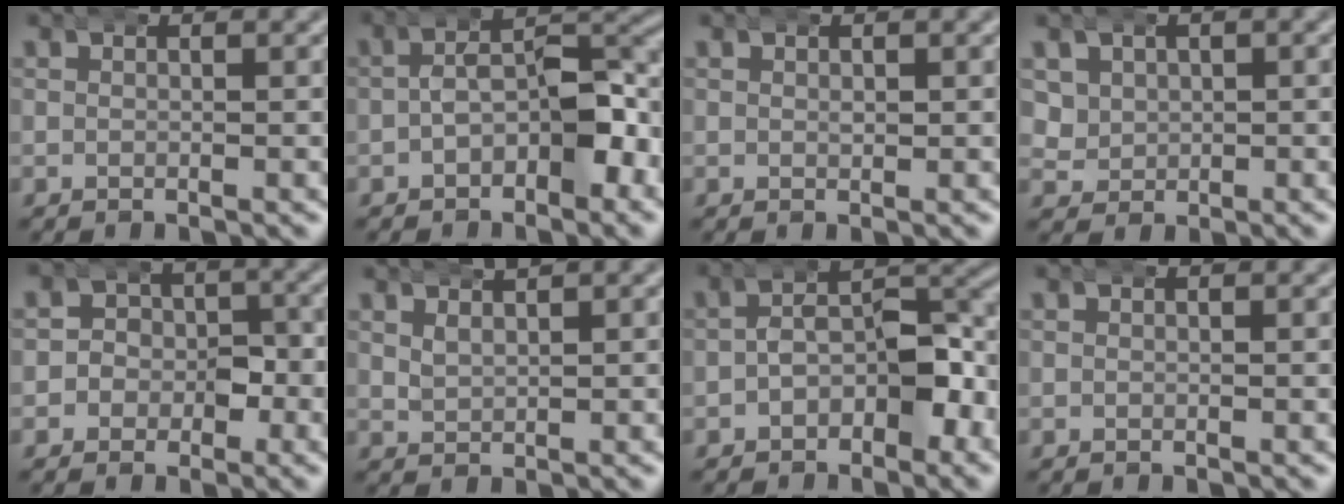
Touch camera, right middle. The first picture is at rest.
{"total": 5.6, "force": [-0.5, 3.1, 4.6], "torque": [-0.053, 0.010, -0.016]}
{"total": 0.7, "force": [0.2, 0.4, 0.5], "torque": [-0.007, -0.003, 0.003]}
{"total": 4.3, "force": [0.7, 4.0, 1.6], "torque": [-0.048, -0.017, 0.021]}
{"total": 4.2, "force": [-1.3, 3.7, 1.3], "torque": [-0.014, -0.003, -0.034]}
{"total": 1.4, "force": [1.2, 0.6, 0.5], "torque": [-0.009, 0.002, 0.026]}
{"total": 5.1, "force": [-0.5, 3.1, 4.0], "torque": [-0.043, 0.009, -0.017]}
{"total": 0.0}